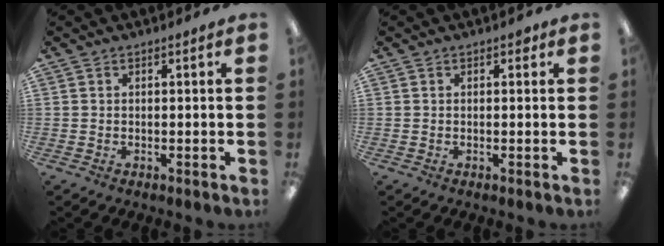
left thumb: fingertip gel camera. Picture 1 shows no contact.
{"total": 1.0, "force": [0.5, 0.6, 0.7], "torque": [-0.006, -0.001, 0.007]}